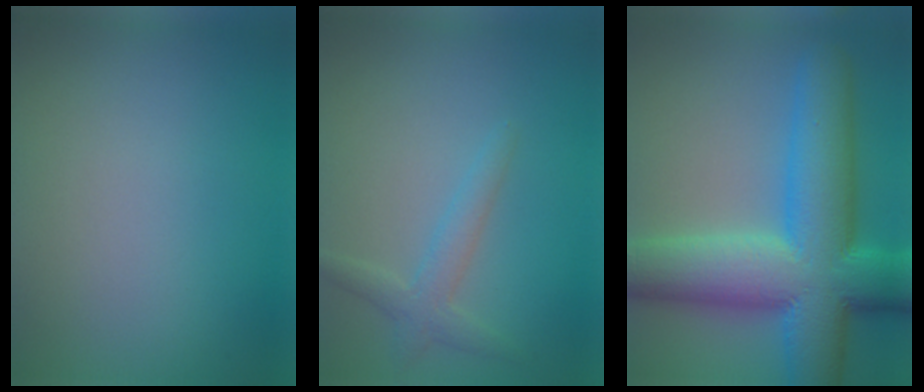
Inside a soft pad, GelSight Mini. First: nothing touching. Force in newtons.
{"total": 2.2, "press": 2.2, "slide": 0.1}
{"total": 13.6, "press": 13.6, "slide": 0.3}